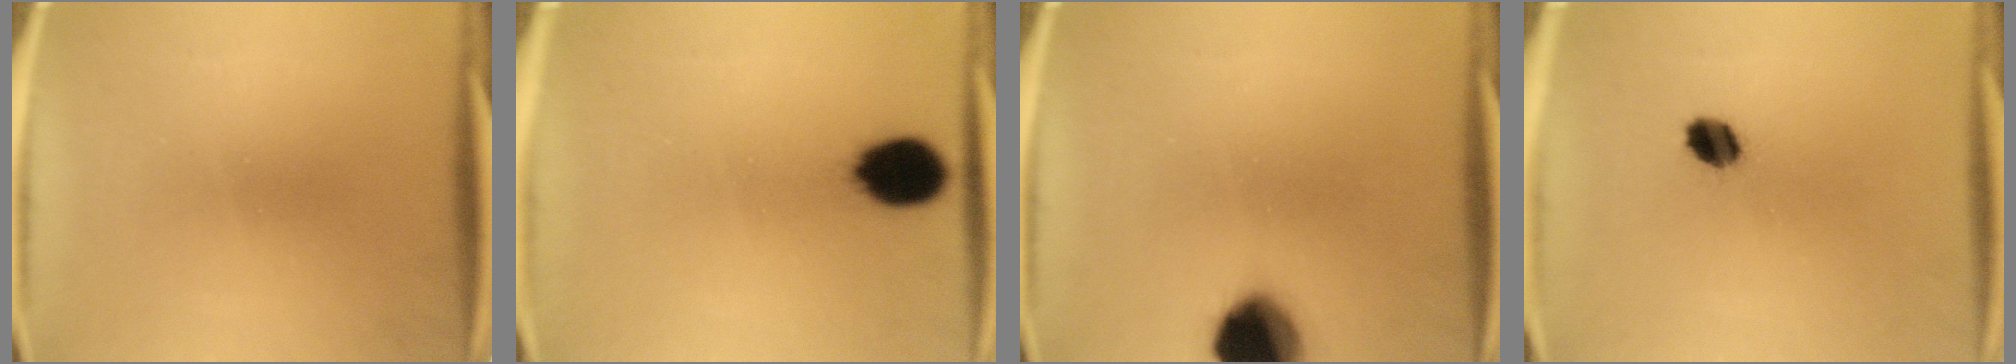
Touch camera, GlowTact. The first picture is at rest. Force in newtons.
{"total": 10.3}
{"total": 14.6}
{"total": 4.5}